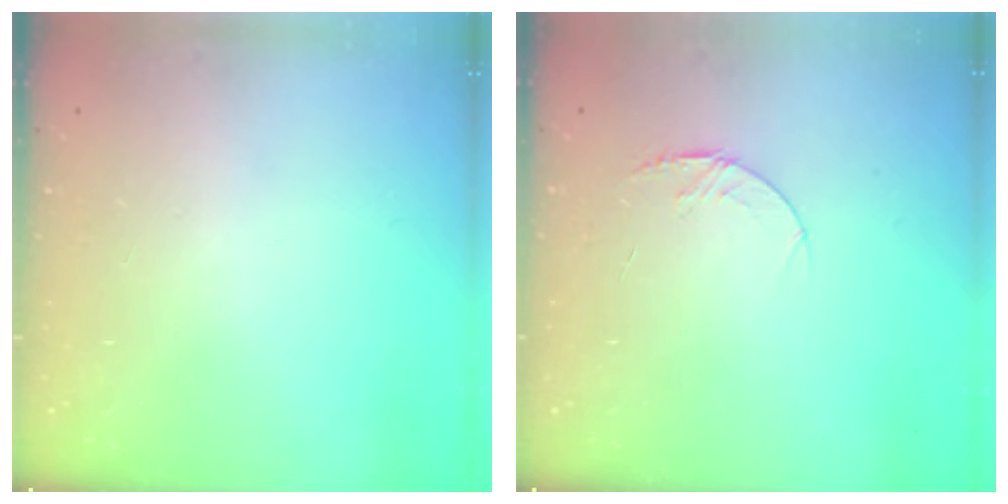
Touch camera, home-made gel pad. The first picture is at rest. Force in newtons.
{"total": 4.0, "press": 3.9, "slide": 0.5}